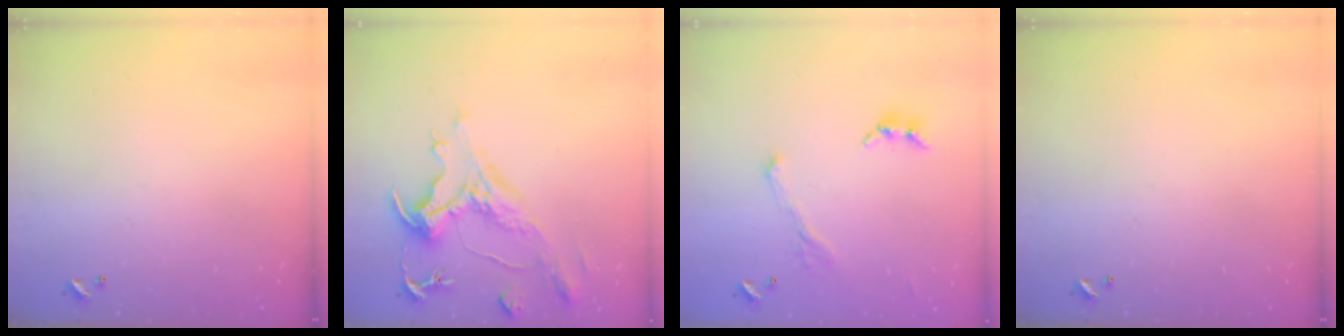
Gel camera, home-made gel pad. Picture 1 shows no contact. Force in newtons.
{"total": 1.9, "press": 0.9, "slide": 1.6}
{"total": 2.1, "press": 2.0, "slide": 0.7}
{"total": 0.0}